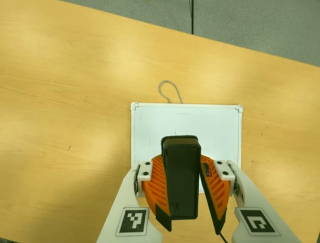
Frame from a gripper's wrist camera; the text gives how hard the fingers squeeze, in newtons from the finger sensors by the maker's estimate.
{"total": 9.9, "left": 9.4, "right": 10.3}